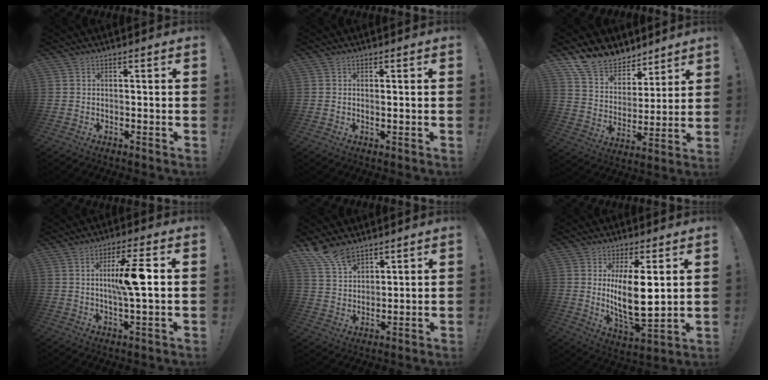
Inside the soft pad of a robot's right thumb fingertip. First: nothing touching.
{"total": 0.7, "force": [0.5, -0.1, 0.5], "torque": [0.003, -0.007, 0.006]}
{"total": 13.3, "force": [11.2, 6.8, 2.5], "torque": [-0.059, -0.085, 0.213]}
{"total": 10.8, "force": [1.2, 0.9, 10.7], "torque": [-0.183, 0.000, 0.012]}
{"total": 9.1, "force": [7.5, 3.9, 3.3], "torque": [-0.067, -0.044, 0.146]}
{"total": 13.3, "force": [3.1, 4.8, 12.0], "torque": [-0.208, -0.036, 0.048]}